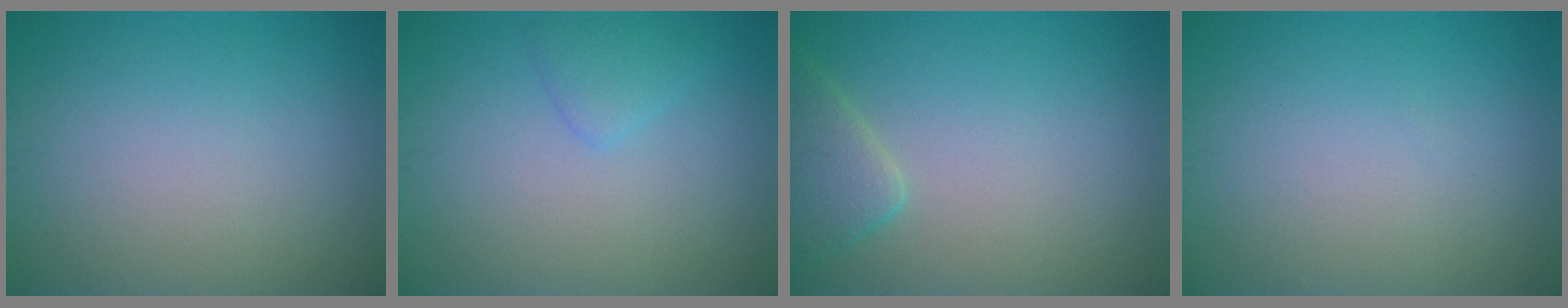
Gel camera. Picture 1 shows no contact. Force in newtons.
{"total": 1.5, "press": 1.5, "slide": 0.1}
{"total": 2.9, "press": 2.9, "slide": 0.2}
{"total": 0.0}